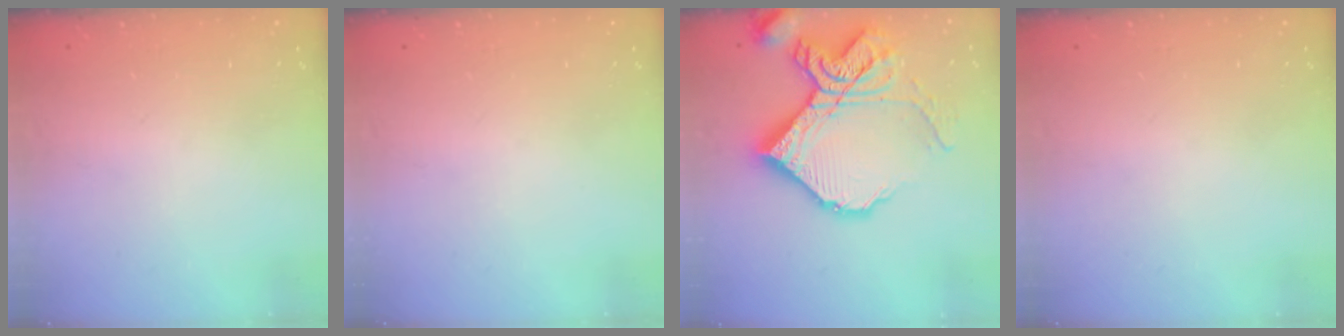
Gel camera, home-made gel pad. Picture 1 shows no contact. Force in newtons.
{"total": 0.0}
{"total": 23.8, "press": 23.6, "slide": 2.9}
{"total": 0.0}